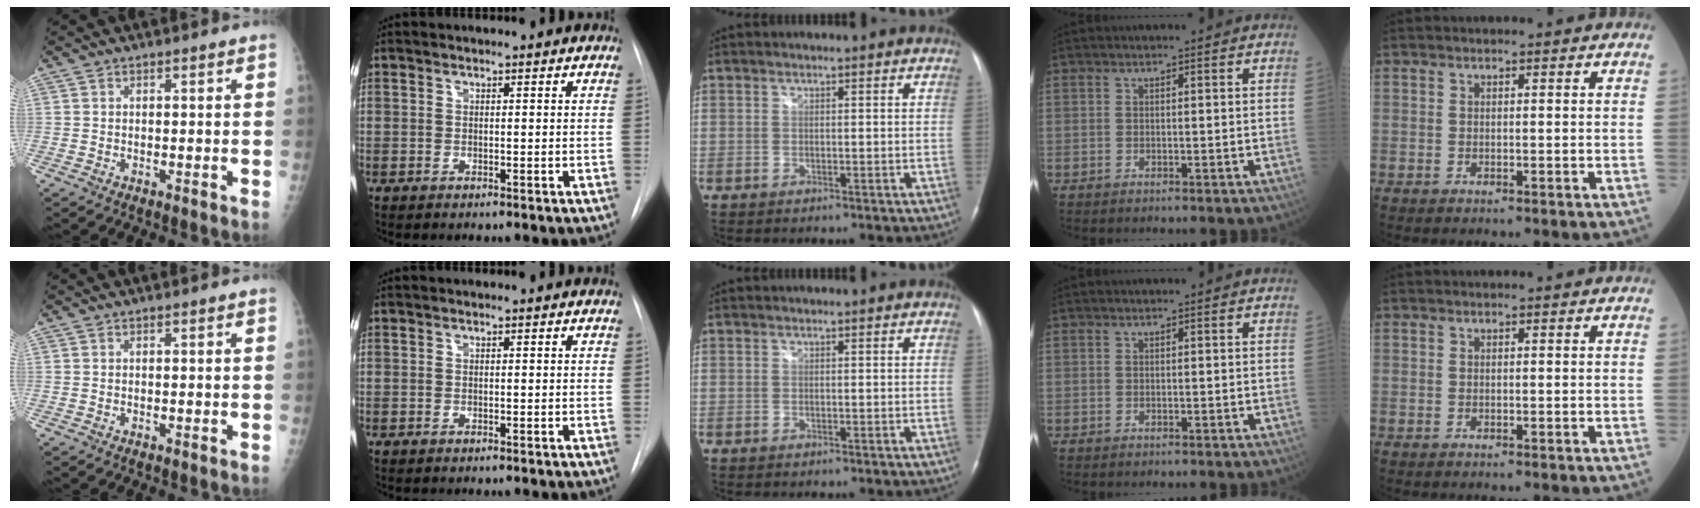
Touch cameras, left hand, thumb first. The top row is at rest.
{}